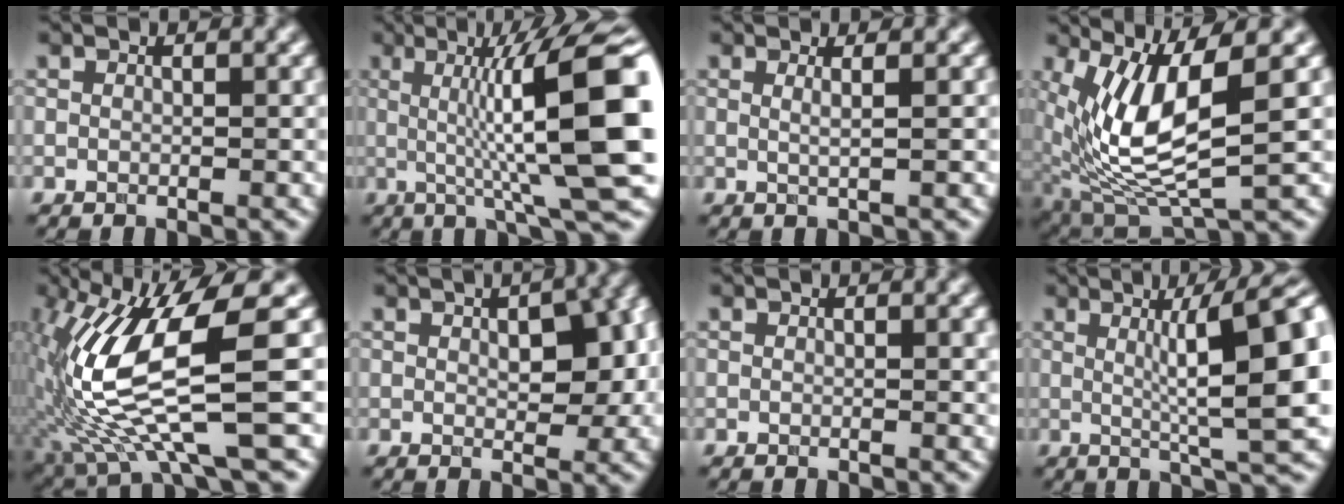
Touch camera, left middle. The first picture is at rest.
{"total": 12.9, "force": [0.9, 2.5, 12.7], "torque": [-0.169, 0.012, 0.018]}
{"total": 1.4, "force": [0.5, 0.5, 1.2], "torque": [-0.020, -0.001, -0.006]}
{"total": 9.5, "force": [0.7, 3.2, 8.9], "torque": [-0.194, -0.018, 0.022]}
{"total": 12.5, "force": [-0.9, 3.1, 12.1], "torque": [-0.247, -0.015, -0.002]}
{"total": 7.3, "force": [0.9, 3.6, 6.3], "torque": [-0.074, 0.006, 0.025]}
{"total": 1.1, "force": [0.1, 0.3, 1.0], "torque": [-0.009, 0.002, 0.000]}
{"total": 11.2, "force": [1.6, 2.1, 10.9], "torque": [-0.125, 0.010, 0.026]}